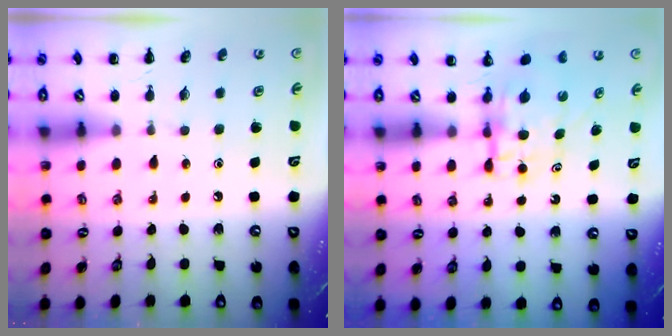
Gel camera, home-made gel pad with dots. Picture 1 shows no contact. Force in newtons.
{"total": 4.8, "press": 4.8, "slide": 0.4}